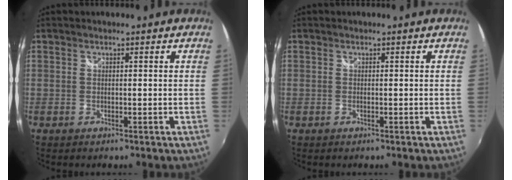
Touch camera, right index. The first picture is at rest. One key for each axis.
{"total": 0.0}